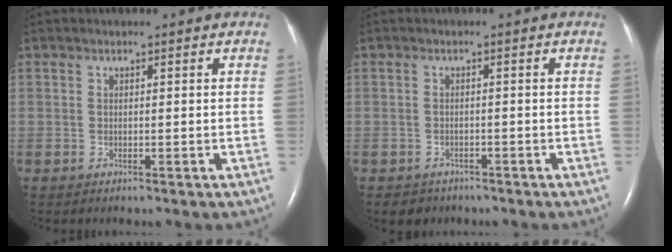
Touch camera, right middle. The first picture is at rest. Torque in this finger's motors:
{"motor_torque": [0.28, -0.26, -0.01, 0.00]}